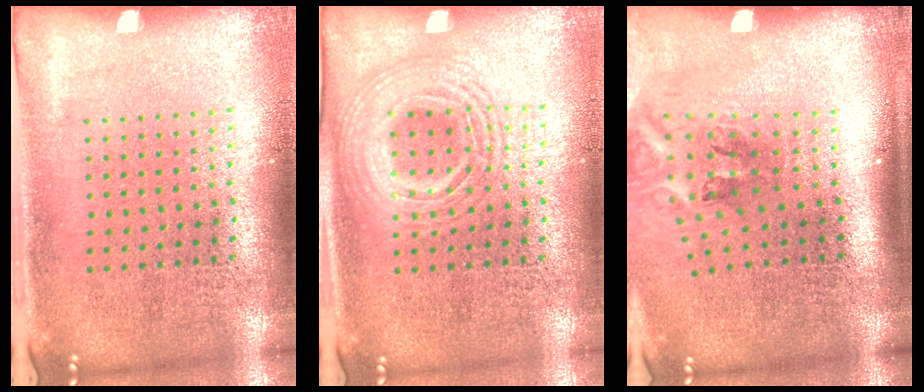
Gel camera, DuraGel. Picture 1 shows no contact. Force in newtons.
{"total": 2.6, "press": 2.6, "slide": 0.2}
{"total": 2.2, "press": 1.3, "slide": 1.8}